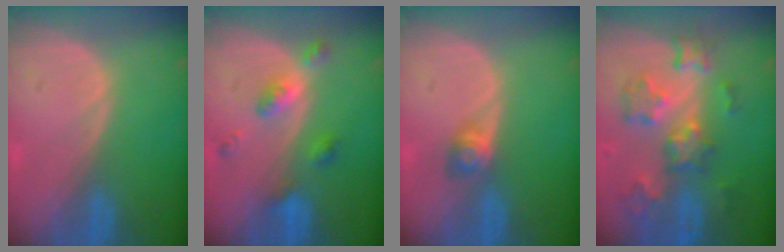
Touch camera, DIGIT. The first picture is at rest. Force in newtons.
{"total": 5.2, "press": 4.7, "slide": 2.3}
{"total": 2.8, "press": 2.6, "slide": 1.2}
{"total": 9.2, "press": 8.1, "slide": 4.3}